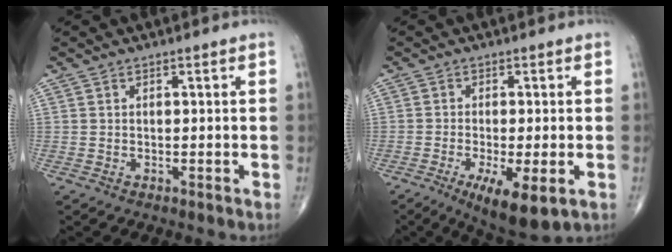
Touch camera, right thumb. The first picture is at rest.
{"total": 9.3, "force": [-3.8, 2.6, 8.1], "torque": [-0.132, -0.018, -0.056]}